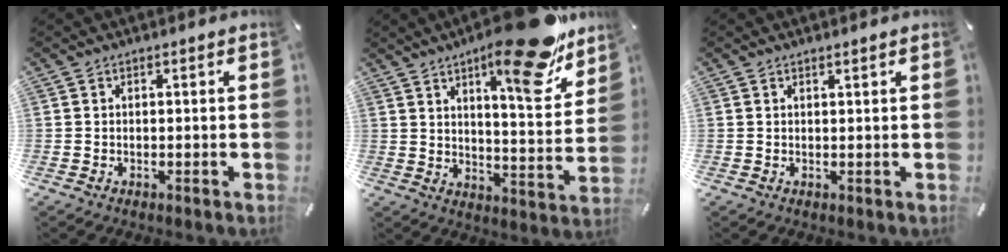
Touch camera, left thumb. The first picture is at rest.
{"total": 20.2, "force": [13.7, 6.5, 13.4], "torque": [-0.173, -0.097, 0.214]}
{"total": 0.8, "force": [0.7, -0.1, 0.2], "torque": [-0.004, -0.003, 0.014]}